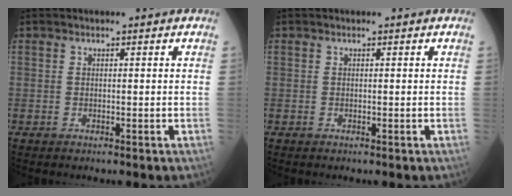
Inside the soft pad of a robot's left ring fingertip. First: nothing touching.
{"total": 0.0}